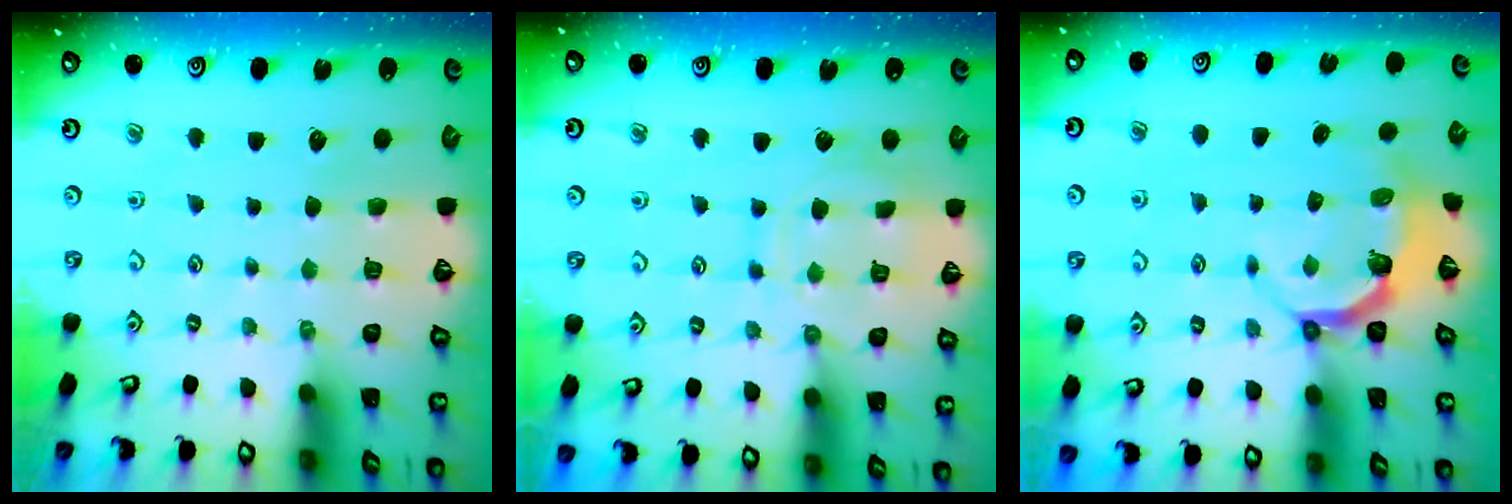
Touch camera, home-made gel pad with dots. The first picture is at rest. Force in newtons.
{"total": 9.5, "press": 9.5, "slide": 0.7}
{"total": 4.6, "press": 3.5, "slide": 3.0}